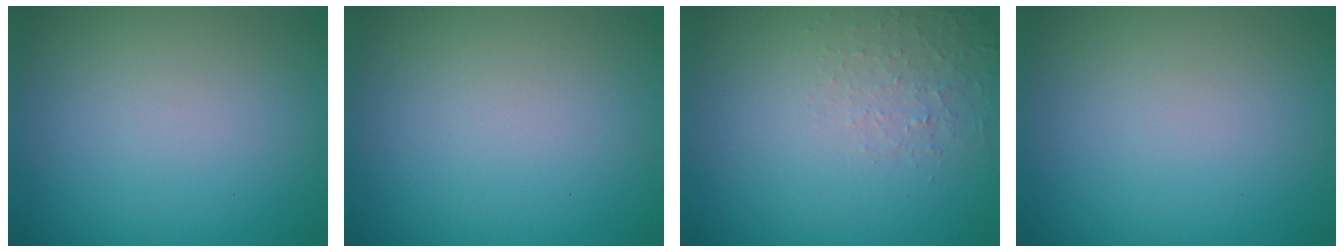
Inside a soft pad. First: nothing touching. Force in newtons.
{"total": 0.0}
{"total": 1.3, "press": 0.4, "slide": 1.2}
{"total": 0.0}